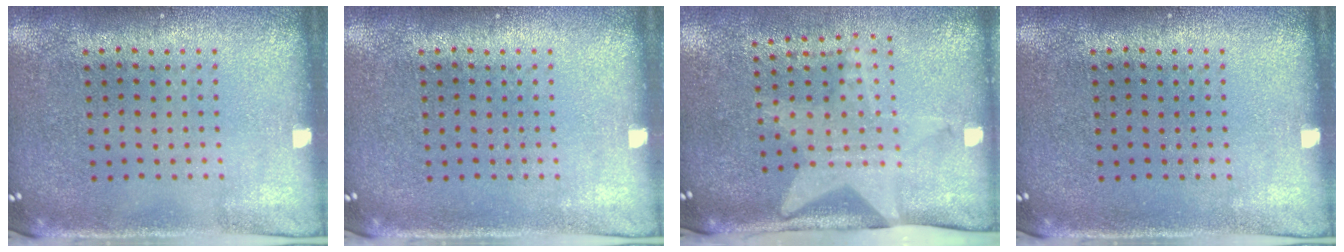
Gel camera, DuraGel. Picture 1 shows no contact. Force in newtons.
{"total": 0.0}
{"total": 2.1, "press": 1.5, "slide": 1.4}
{"total": 0.0}